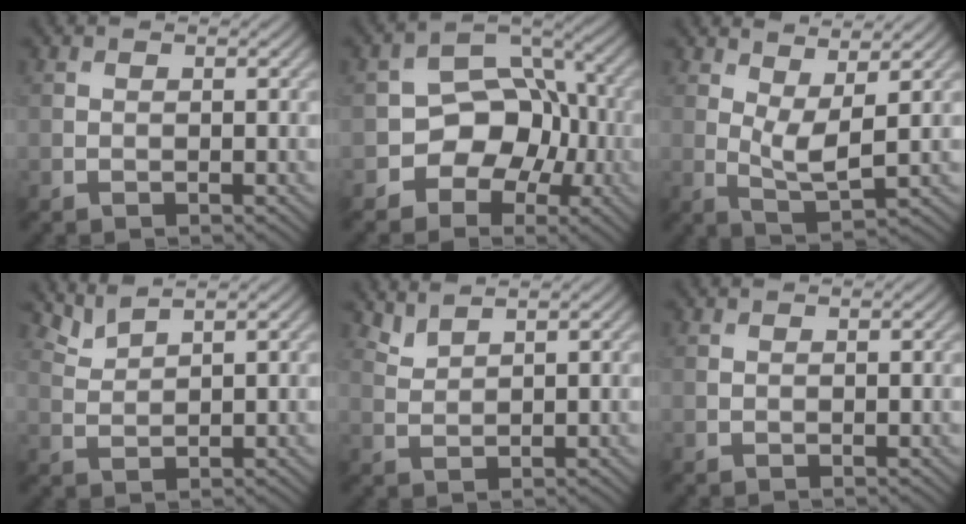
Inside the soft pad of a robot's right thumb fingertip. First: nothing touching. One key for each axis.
{"total": 7.4, "fx": -2.5, "fy": 5.8, "fz": 4.0, "tx": -0.050, "ty": 0.006, "tz": -0.056}
{"total": 4.2, "fx": 1.9, "fy": 1.2, "fz": 3.5, "tx": -0.080, "ty": -0.004, "tz": 0.038}
{"total": 2.6, "fx": 2.3, "fy": 0.3, "fz": 1.0, "tx": -0.029, "ty": 0.003, "tz": 0.059}
{"total": 2.1, "fx": 2.0, "fy": 0.2, "fz": 0.7, "tx": -0.023, "ty": 0.002, "tz": 0.051}
{"total": 0.0}